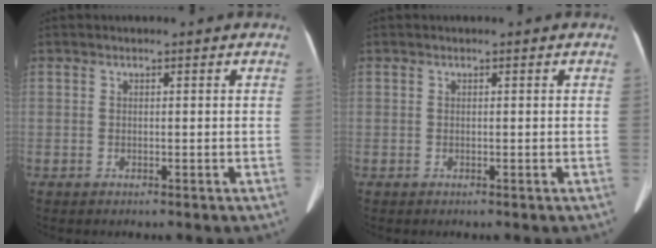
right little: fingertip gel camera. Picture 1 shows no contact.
{"total": 0.0}